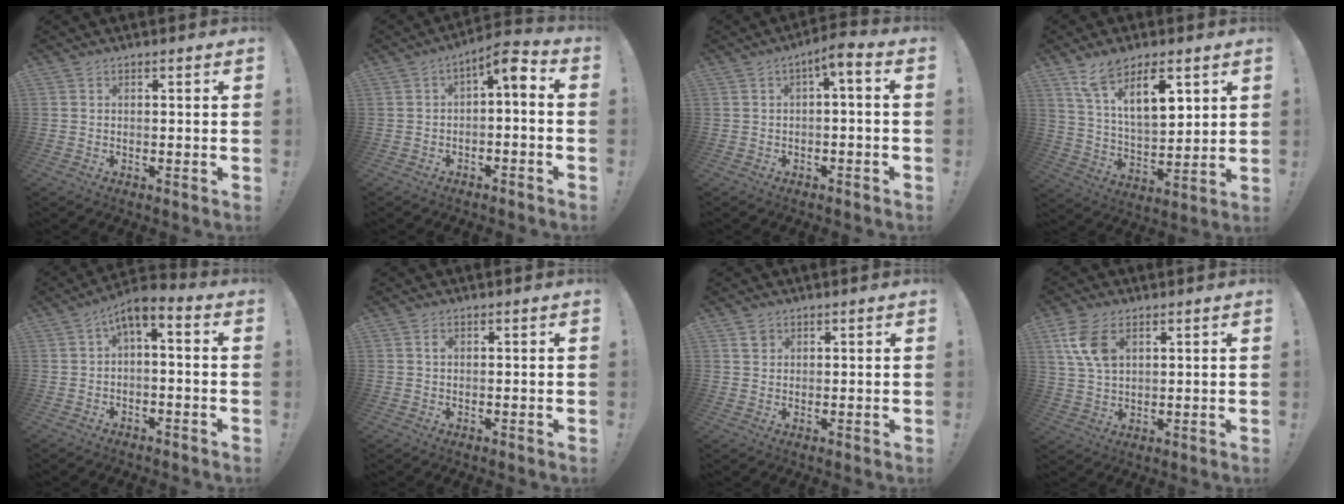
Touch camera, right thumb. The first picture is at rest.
{"total": 5.2, "force": [-0.3, 1.4, 5.0], "torque": [-0.078, -0.003, -0.007]}
{"total": 4.5, "force": [-0.6, 0.8, 4.4], "torque": [-0.076, 0.002, -0.011]}
{"total": 13.7, "force": [8.2, 6.0, 9.2], "torque": [-0.157, -0.031, 0.146]}
{"total": 4.3, "force": [-0.1, 1.4, 4.0], "torque": [-0.070, -0.002, -0.001]}
{"total": 0.9, "force": [0.3, 0.6, 0.6], "torque": [-0.005, 0.000, 0.004]}
{"total": 2.2, "force": [1.4, 1.5, 0.6], "torque": [0.002, -0.007, 0.025]}
{"total": 9.5, "force": [4.2, 5.7, 6.4], "torque": [-0.125, -0.009, 0.081]}